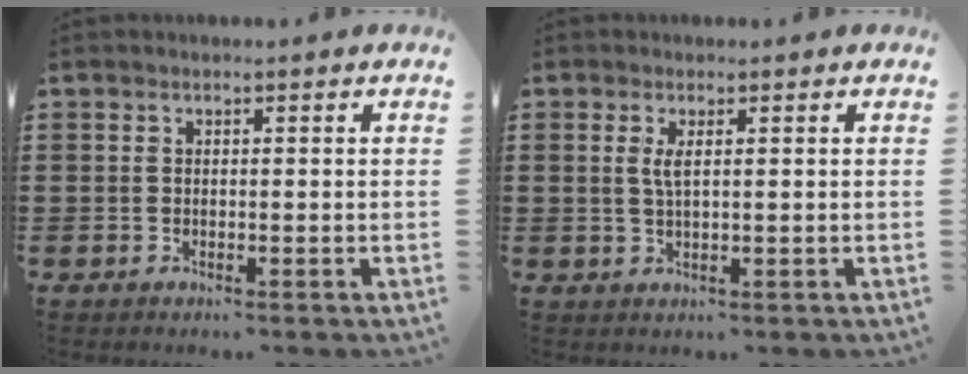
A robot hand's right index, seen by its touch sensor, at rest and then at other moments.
{"total": 2.1, "force": [0.6, 0.5, 2.0], "torque": [-0.040, 0.002, 0.008]}